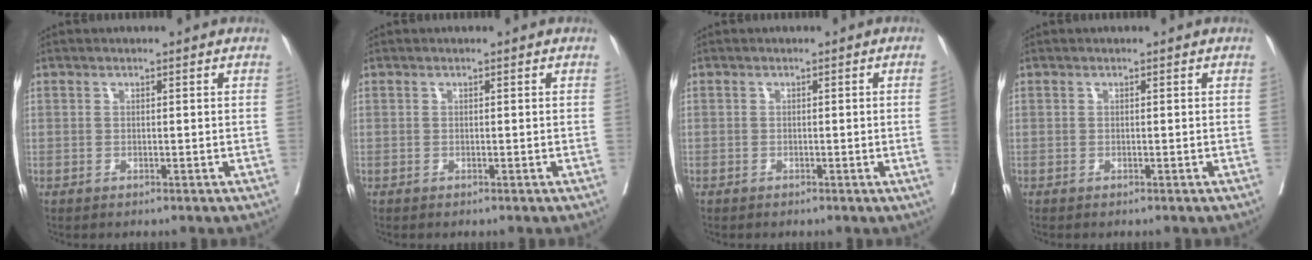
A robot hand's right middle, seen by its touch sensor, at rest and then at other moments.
{"total": 0.0}
{"total": 1.3, "force": [-0.2, -0.5, 1.2], "torque": [-0.010, 0.000, -0.002]}
{"total": 0.0}